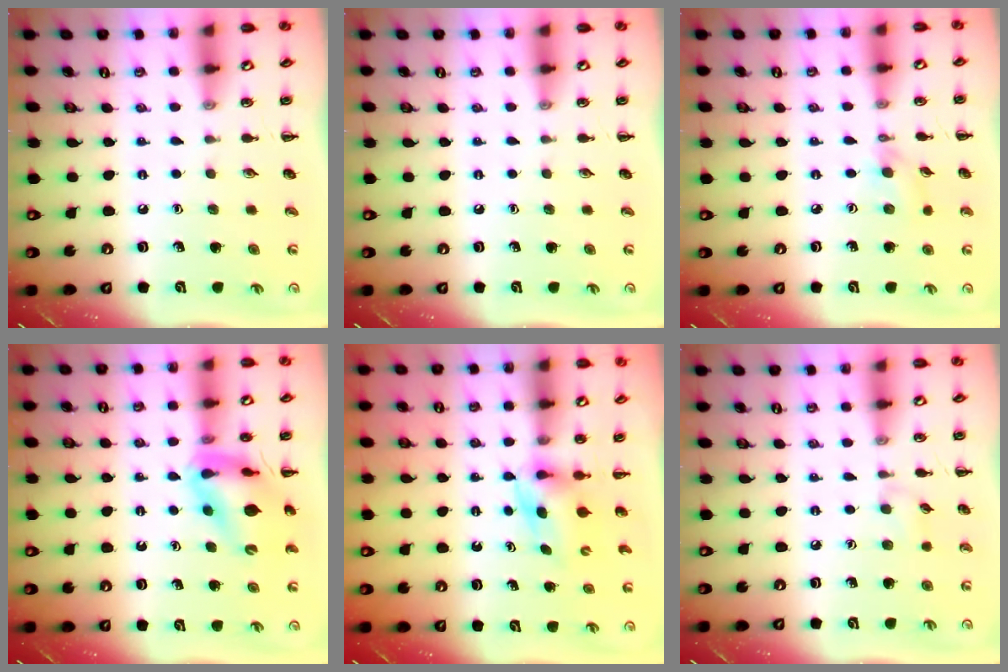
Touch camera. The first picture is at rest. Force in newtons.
{"total": 0.0}
{"total": 3.1, "press": 2.9, "slide": 1.1}
{"total": 13.1, "press": 12.7, "slide": 3.0}
{"total": 4.0, "press": 3.9, "slide": 0.7}
{"total": 4.8, "press": 4.4, "slide": 1.9}